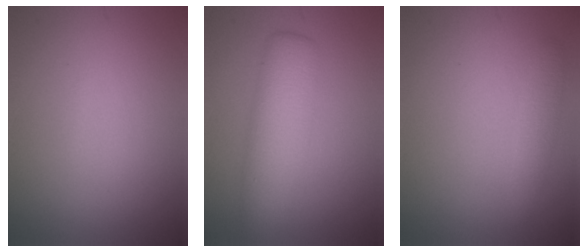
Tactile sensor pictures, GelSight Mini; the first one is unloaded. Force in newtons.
{"total": 4.9, "press": 4.9, "slide": 0.1}
{"total": 1.7, "press": 1.7, "slide": 0.0}